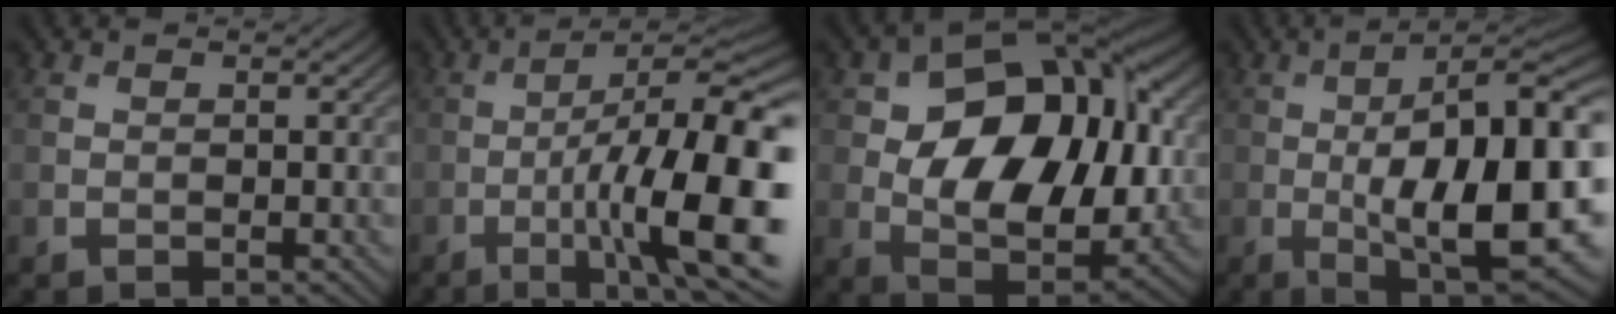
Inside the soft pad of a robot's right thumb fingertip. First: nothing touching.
{"total": 18.3, "force": [-4.9, 5.2, 16.8], "torque": [-0.253, -0.008, -0.062]}
{"total": 15.5, "force": [2.0, 9.8, 11.9], "torque": [-0.194, 0.003, 0.037]}
{"total": 18.6, "force": [-1.6, 6.5, 17.4], "torque": [-0.257, -0.013, -0.020]}